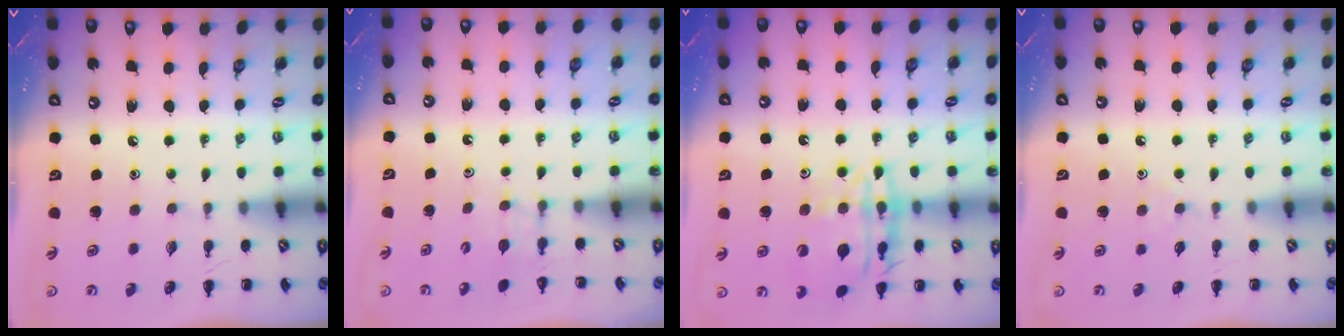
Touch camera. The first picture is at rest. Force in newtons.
{"total": 2.6, "press": 2.4, "slide": 1.0}
{"total": 16.3, "press": 16.1, "slide": 2.3}
{"total": 3.6, "press": 3.3, "slide": 1.3}